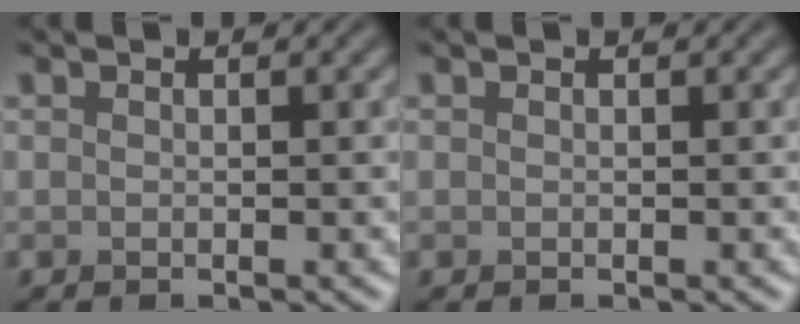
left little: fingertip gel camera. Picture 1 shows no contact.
{"total": 0.0}